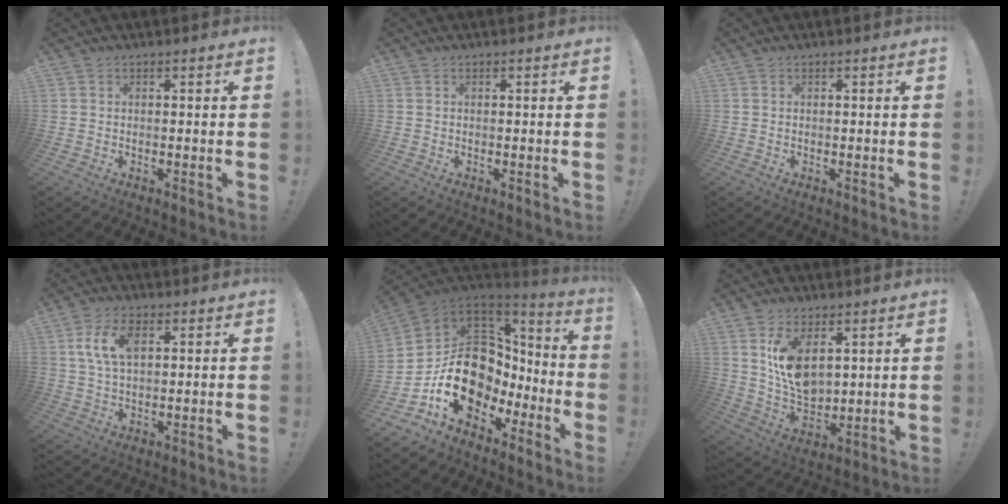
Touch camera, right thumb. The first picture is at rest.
{"total": 0.0}
{"total": 0.0}
{"total": 8.6, "force": [2.5, 4.7, 6.8], "torque": [-0.134, 0.003, 0.044]}
{"total": 18.5, "force": [-2.0, 14.2, 11.6], "torque": [-0.216, 0.002, 0.004]}
{"total": 11.8, "force": [5.0, 7.4, 7.7], "torque": [-0.130, -0.027, 0.094]}